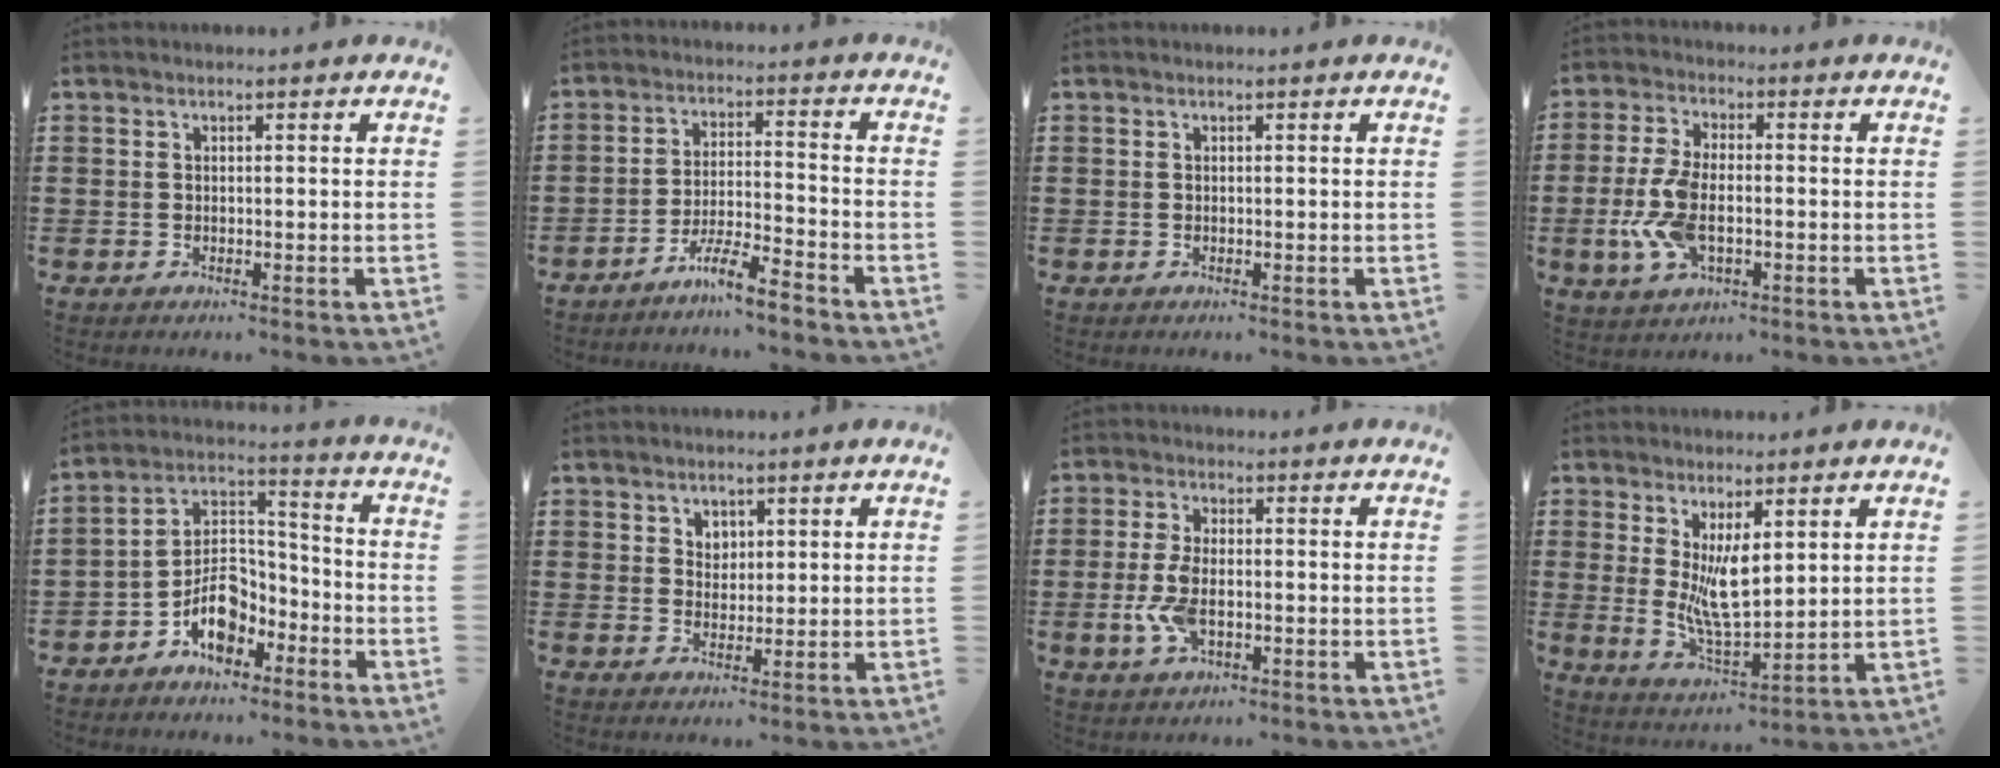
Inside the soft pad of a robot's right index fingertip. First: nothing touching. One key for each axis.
{"total": 5.9, "fx": -5.1, "fy": -0.1, "fz": 2.9, "tx": -0.064, "ty": -0.005, "tz": -0.098}
{"total": 0.0}
{"total": 8.4, "fx": -1.8, "fy": 4.0, "fz": 7.2, "tx": -0.171, "ty": -0.006, "tz": -0.039}
{"total": 7.8, "fx": -4.6, "fy": 4.7, "fz": 4.3, "tx": -0.086, "ty": 0.015, "tz": -0.088}
{"total": 2.3, "fx": 1.5, "fy": 1.7, "fz": 0.4, "tx": -0.013, "ty": 0.008, "tz": 0.027}
{"total": 7.0, "fx": -1.6, "fy": 3.2, "fz": 6.1, "tx": -0.146, "ty": -0.006, "tz": -0.037}
{"total": 7.2, "fx": 1.9, "fy": 2.8, "fz": 6.3, "tx": -0.112, "ty": -0.011, "tz": 0.033}